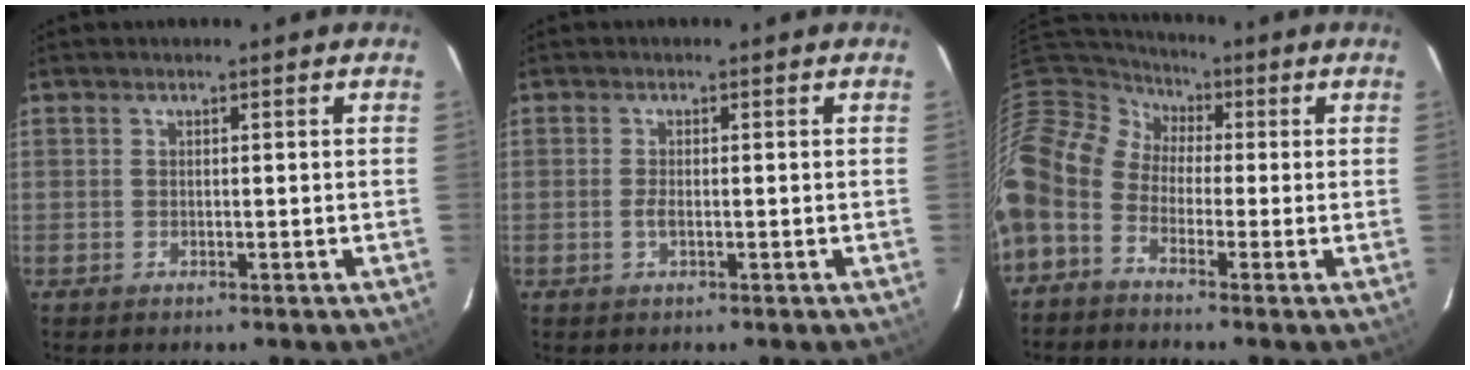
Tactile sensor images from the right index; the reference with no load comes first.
{"total": 1.5, "force": [-0.5, 0.4, 1.4], "torque": [-0.031, -0.001, -0.010]}
{"total": 13.3, "force": [-0.8, 9.2, 9.5], "torque": [-0.186, 0.008, -0.040]}